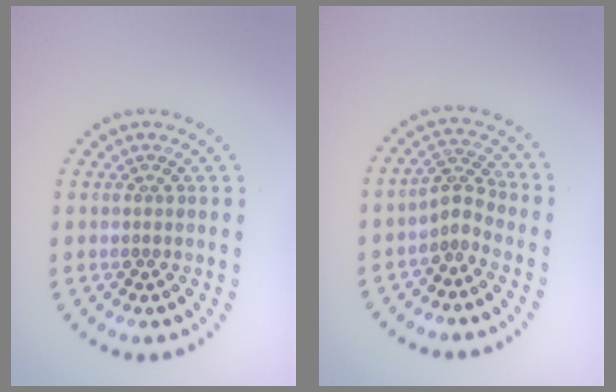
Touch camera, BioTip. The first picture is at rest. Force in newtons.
{"total": 2.2, "press": 1.5, "slide": 1.6}